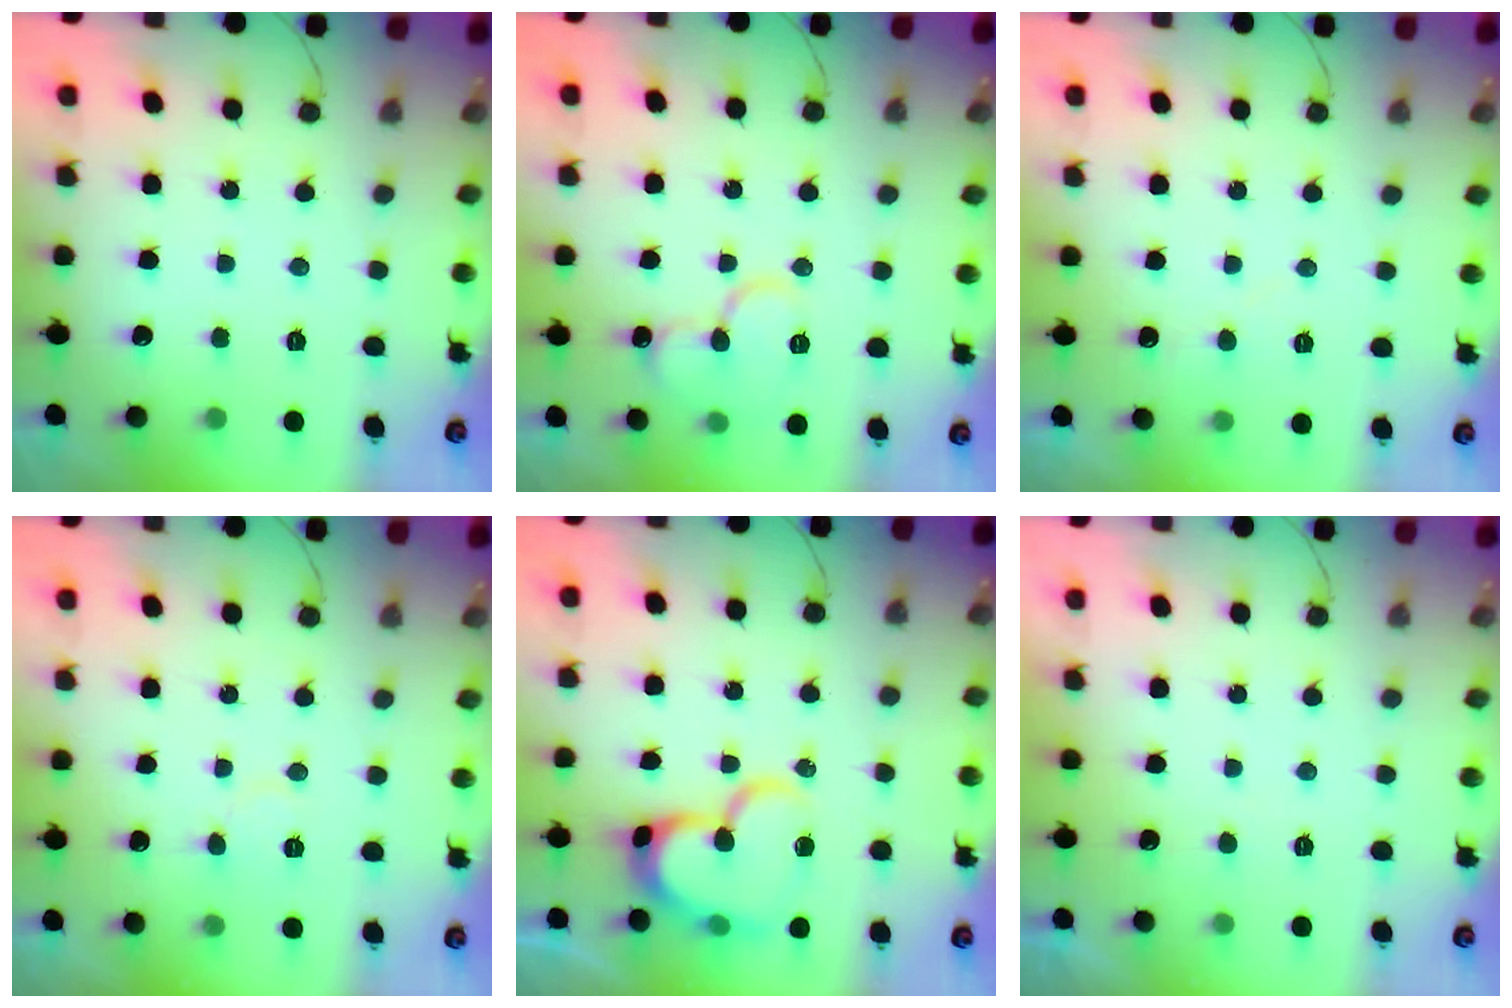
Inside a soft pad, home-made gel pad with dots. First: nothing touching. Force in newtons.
{"total": 11.3, "press": 11.2, "slide": 1.5}
{"total": 3.6, "press": 3.6, "slide": 0.2}
{"total": 5.3, "press": 5.3, "slide": 0.6}
{"total": 17.4, "press": 17.4, "slide": 1.4}
{"total": 3.7, "press": 3.7, "slide": 0.3}